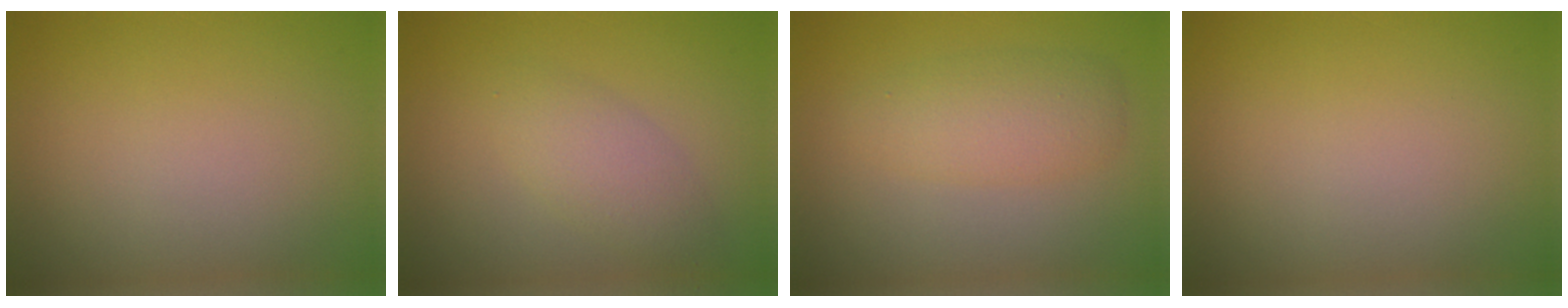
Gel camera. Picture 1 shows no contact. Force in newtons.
{"total": 2.8, "press": 2.8, "slide": 0.2}
{"total": 3.3, "press": 3.3, "slide": 0.1}
{"total": 0.0}